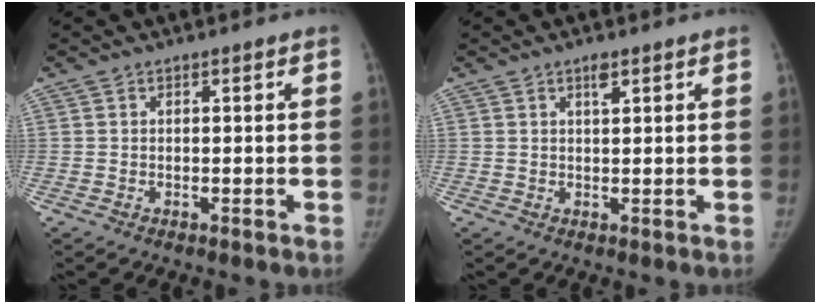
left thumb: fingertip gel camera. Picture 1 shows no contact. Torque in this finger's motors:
{"motor_torque": [0.00, -0.15, 0.39, 0.01, 0.13]}